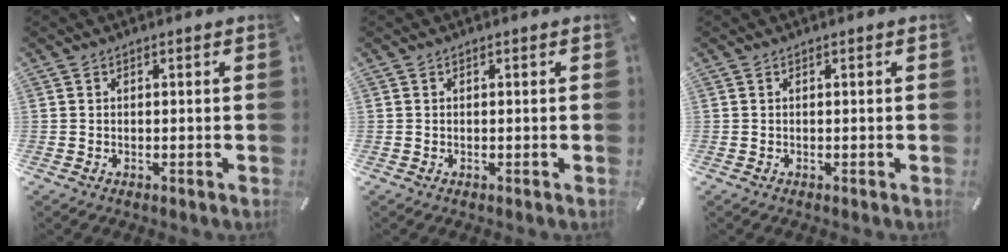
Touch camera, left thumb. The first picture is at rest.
{"total": 0.0}
{"total": 0.0}